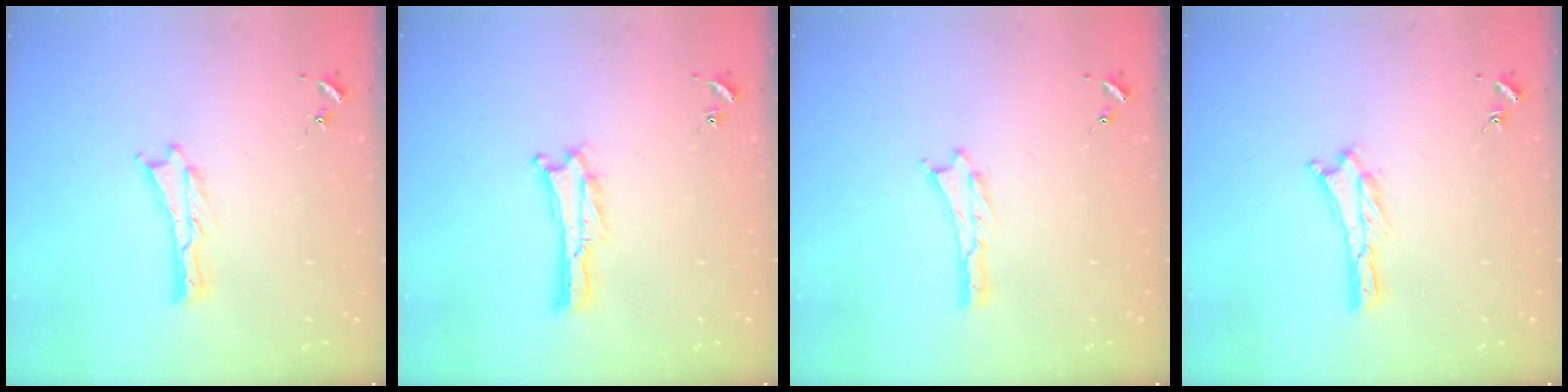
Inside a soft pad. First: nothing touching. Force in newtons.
{"total": 0.0}
{"total": 0.0}
{"total": 0.7, "press": 0.6, "slide": 0.2}